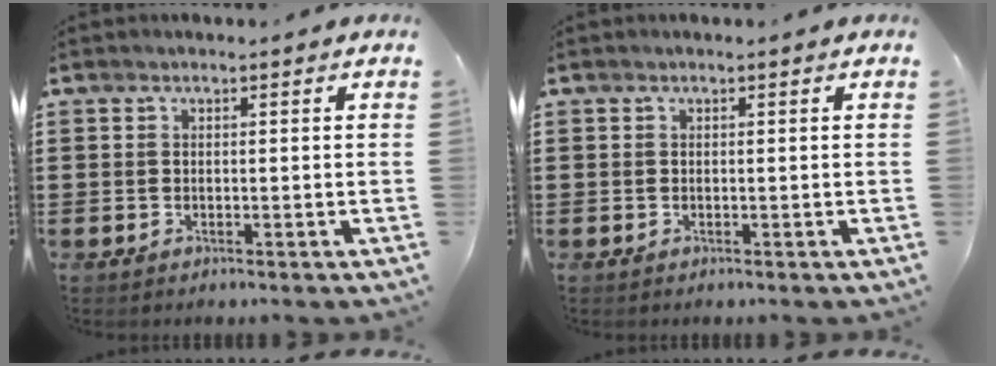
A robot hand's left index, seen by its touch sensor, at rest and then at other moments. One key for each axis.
{"total": 0.0}